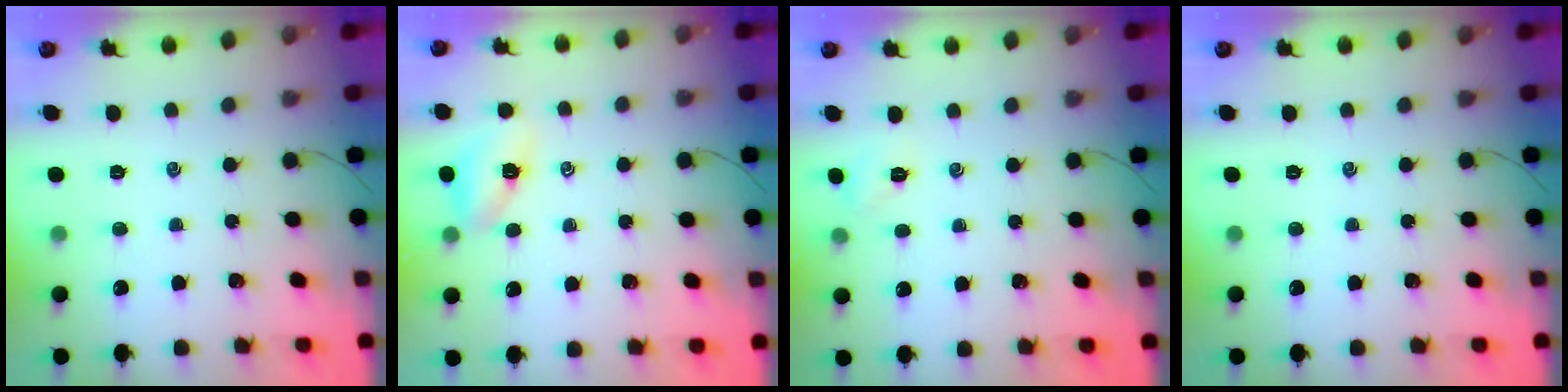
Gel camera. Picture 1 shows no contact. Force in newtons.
{"total": 5.5, "press": 5.4, "slide": 1.1}
{"total": 2.1, "press": 2.1, "slide": 0.6}
{"total": 0.0}